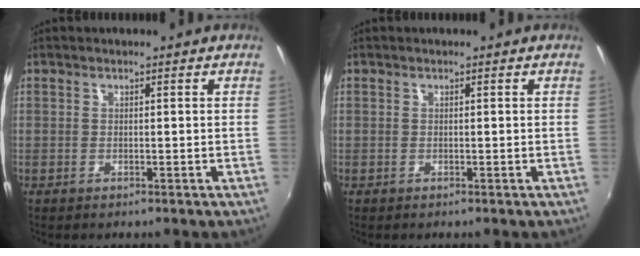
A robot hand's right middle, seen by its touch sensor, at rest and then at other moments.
{"total": 0.0}